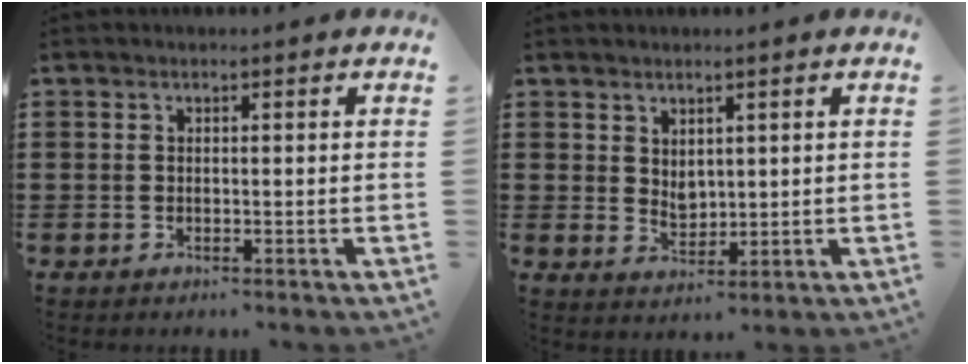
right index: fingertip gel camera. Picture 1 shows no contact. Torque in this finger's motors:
{"motor_torque": [1.13, 1.01, 0.08, 0.01]}